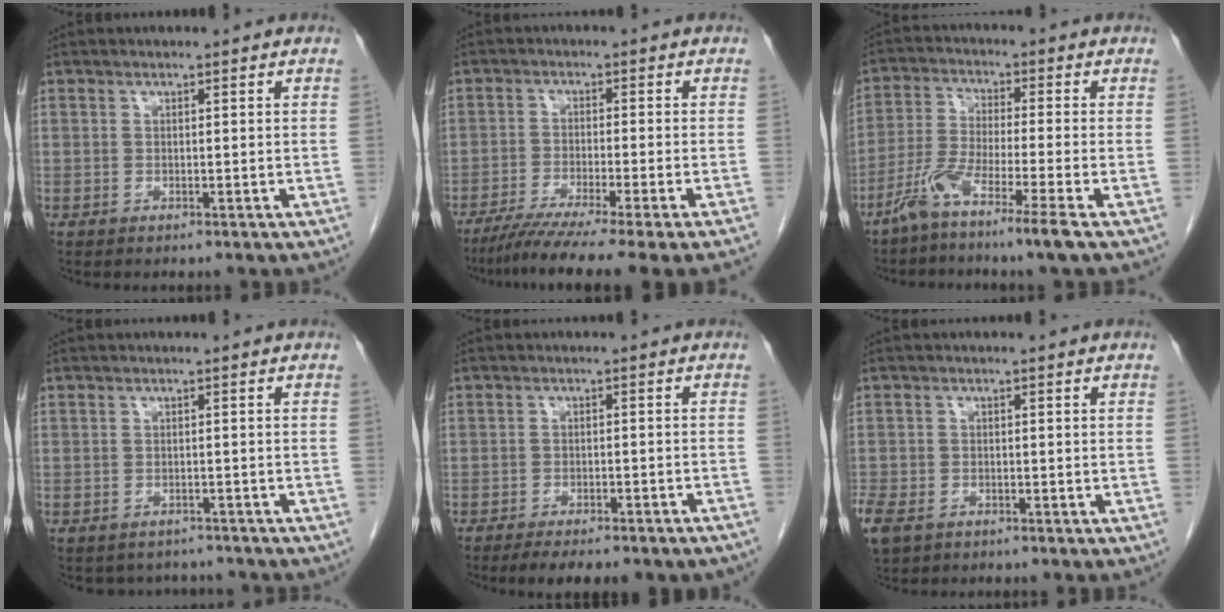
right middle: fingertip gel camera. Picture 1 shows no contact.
{"total": 12.0, "force": [-9.6, -1.8, 7.1], "torque": [-0.097, -0.042, -0.147]}
{"total": 7.8, "force": [-5.2, -1.3, 5.6], "torque": [-0.112, -0.019, -0.109]}
{"total": 4.6, "force": [-4.2, 2.0, 0.0], "torque": [0.003, 0.007, -0.050]}
{"total": 8.8, "force": [-7.1, 1.9, 4.7], "torque": [-0.061, -0.004, -0.092]}
{"total": 7.0, "force": [-4.1, 4.6, 3.3], "torque": [-0.089, -0.012, -0.065]}